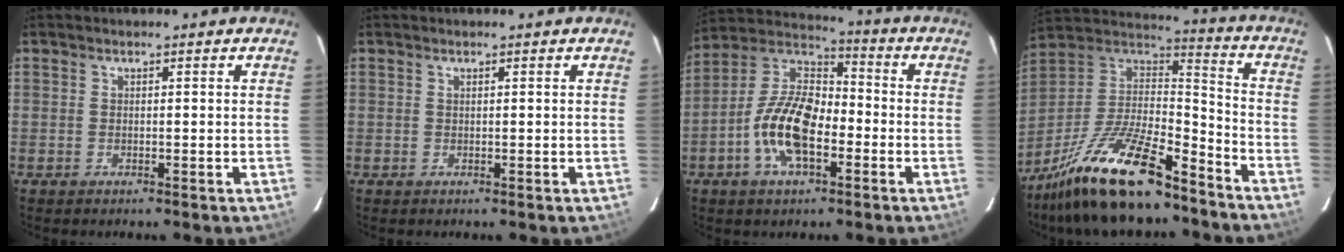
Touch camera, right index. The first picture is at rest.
{"total": 0.0}
{"total": 13.9, "force": [-4.9, 6.8, 11.1], "torque": [-0.227, 0.012, -0.094]}
{"total": 23.0, "force": [-16.5, 6.8, 14.6], "torque": [-0.291, -0.022, -0.283]}